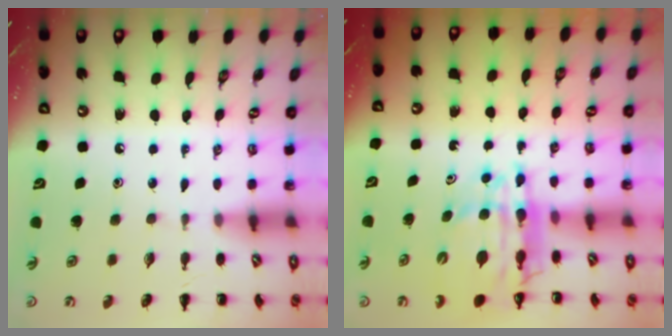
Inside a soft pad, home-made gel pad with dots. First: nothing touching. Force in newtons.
{"total": 13.5, "press": 12.9, "slide": 3.8}